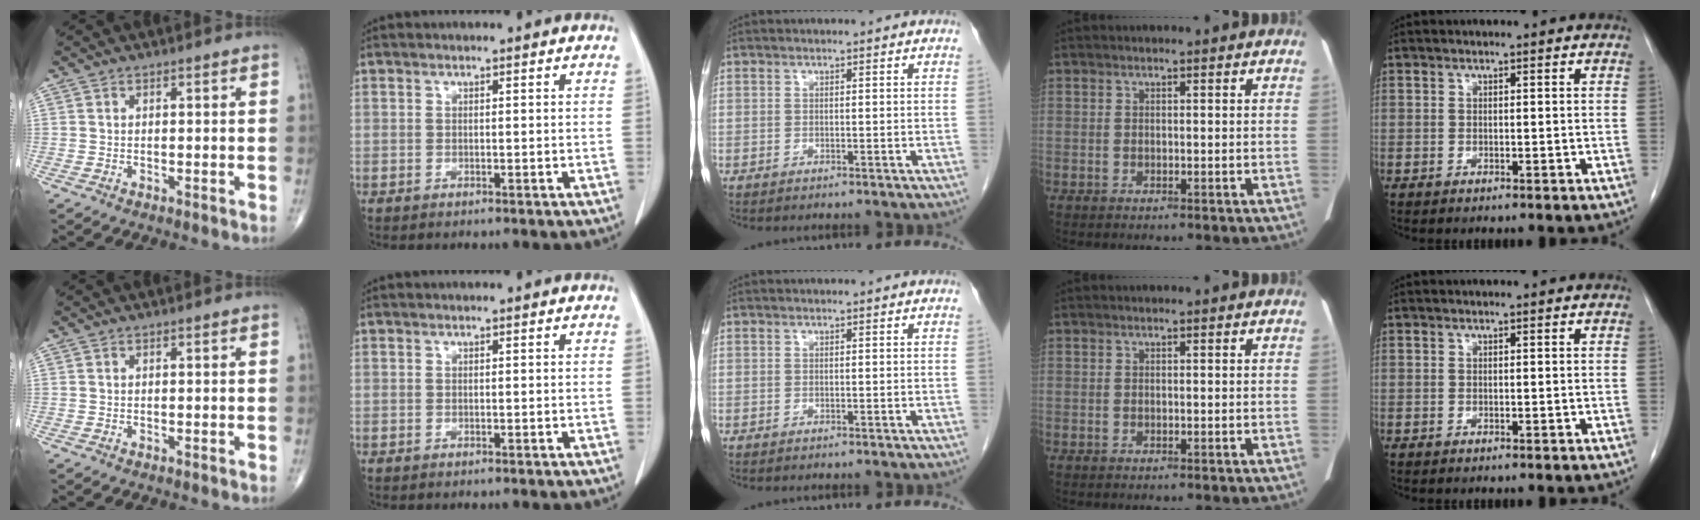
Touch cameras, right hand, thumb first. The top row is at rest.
{}